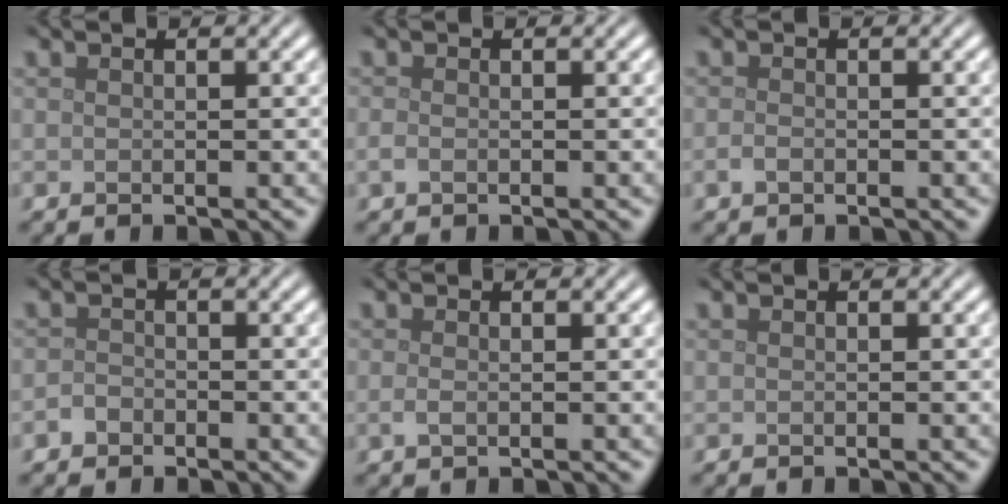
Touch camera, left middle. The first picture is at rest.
{"total": 0.7, "force": [-0.3, 0.4, 0.5], "torque": [-0.013, -0.003, -0.008]}
{"total": 0.8, "force": [-0.4, 0.4, 0.5], "torque": [-0.011, -0.002, -0.009]}
{"total": 1.1, "force": [-0.7, 0.8, 0.3], "torque": [-0.004, 0.002, -0.017]}
{"total": 0.9, "force": [-0.1, 0.4, 0.7], "torque": [-0.019, -0.003, -0.004]}
{"total": 0.0}